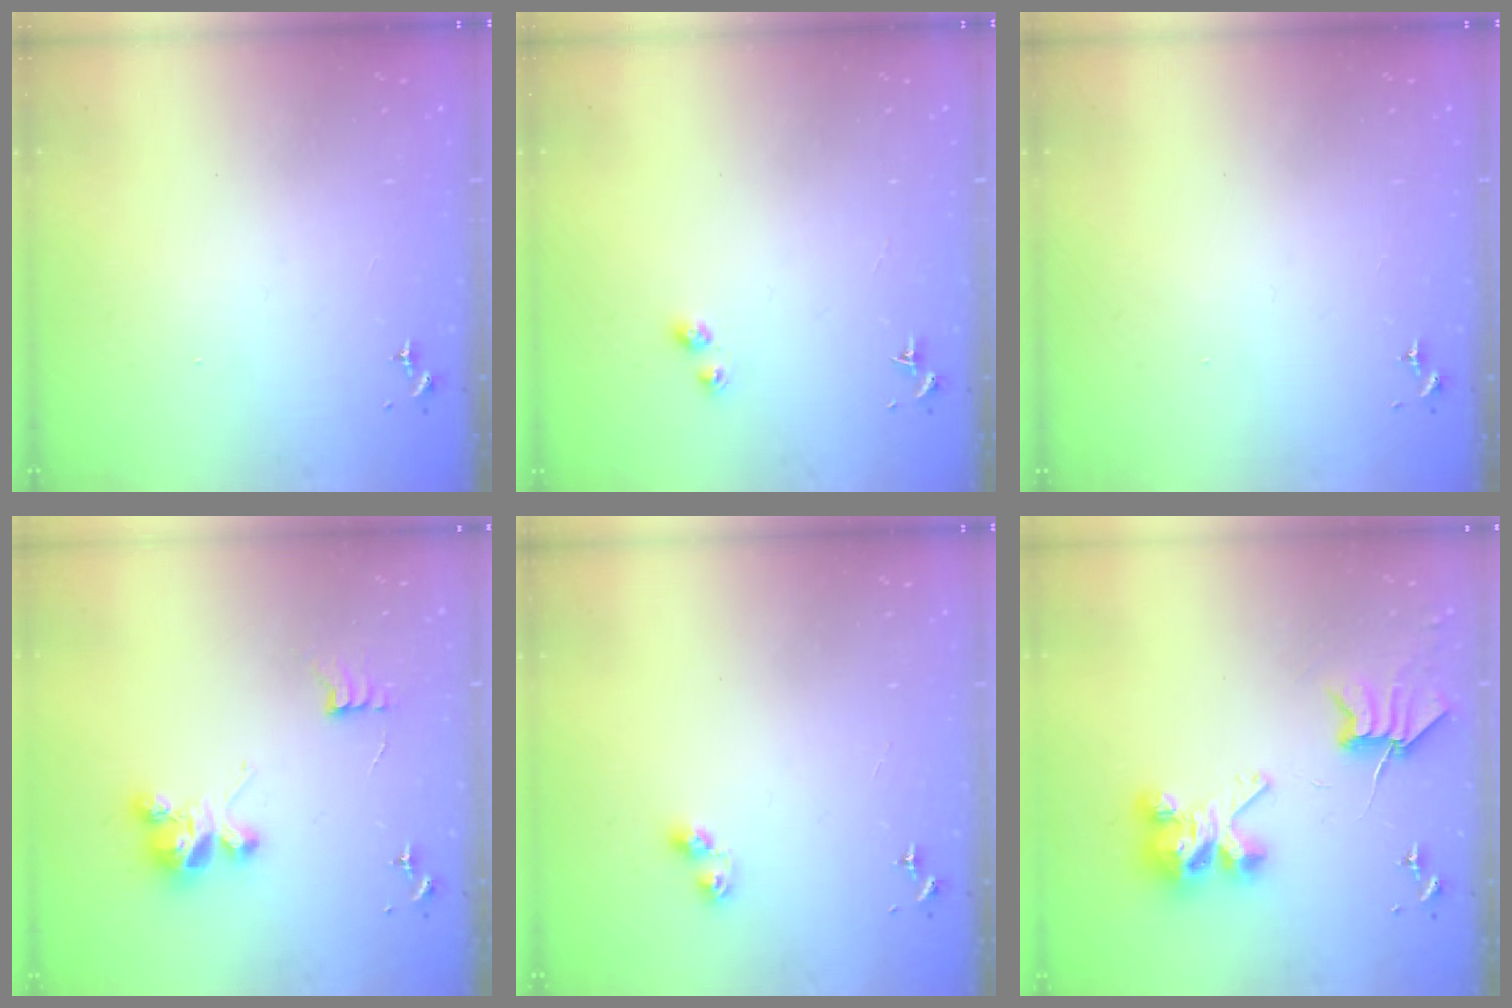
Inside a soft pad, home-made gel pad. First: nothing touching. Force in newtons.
{"total": 2.6, "press": 2.6, "slide": 0.5}
{"total": 0.0}
{"total": 9.0, "press": 9.0, "slide": 0.3}
{"total": 5.9, "press": 5.9, "slide": 0.2}
{"total": 8.1, "press": 8.0, "slide": 1.3}